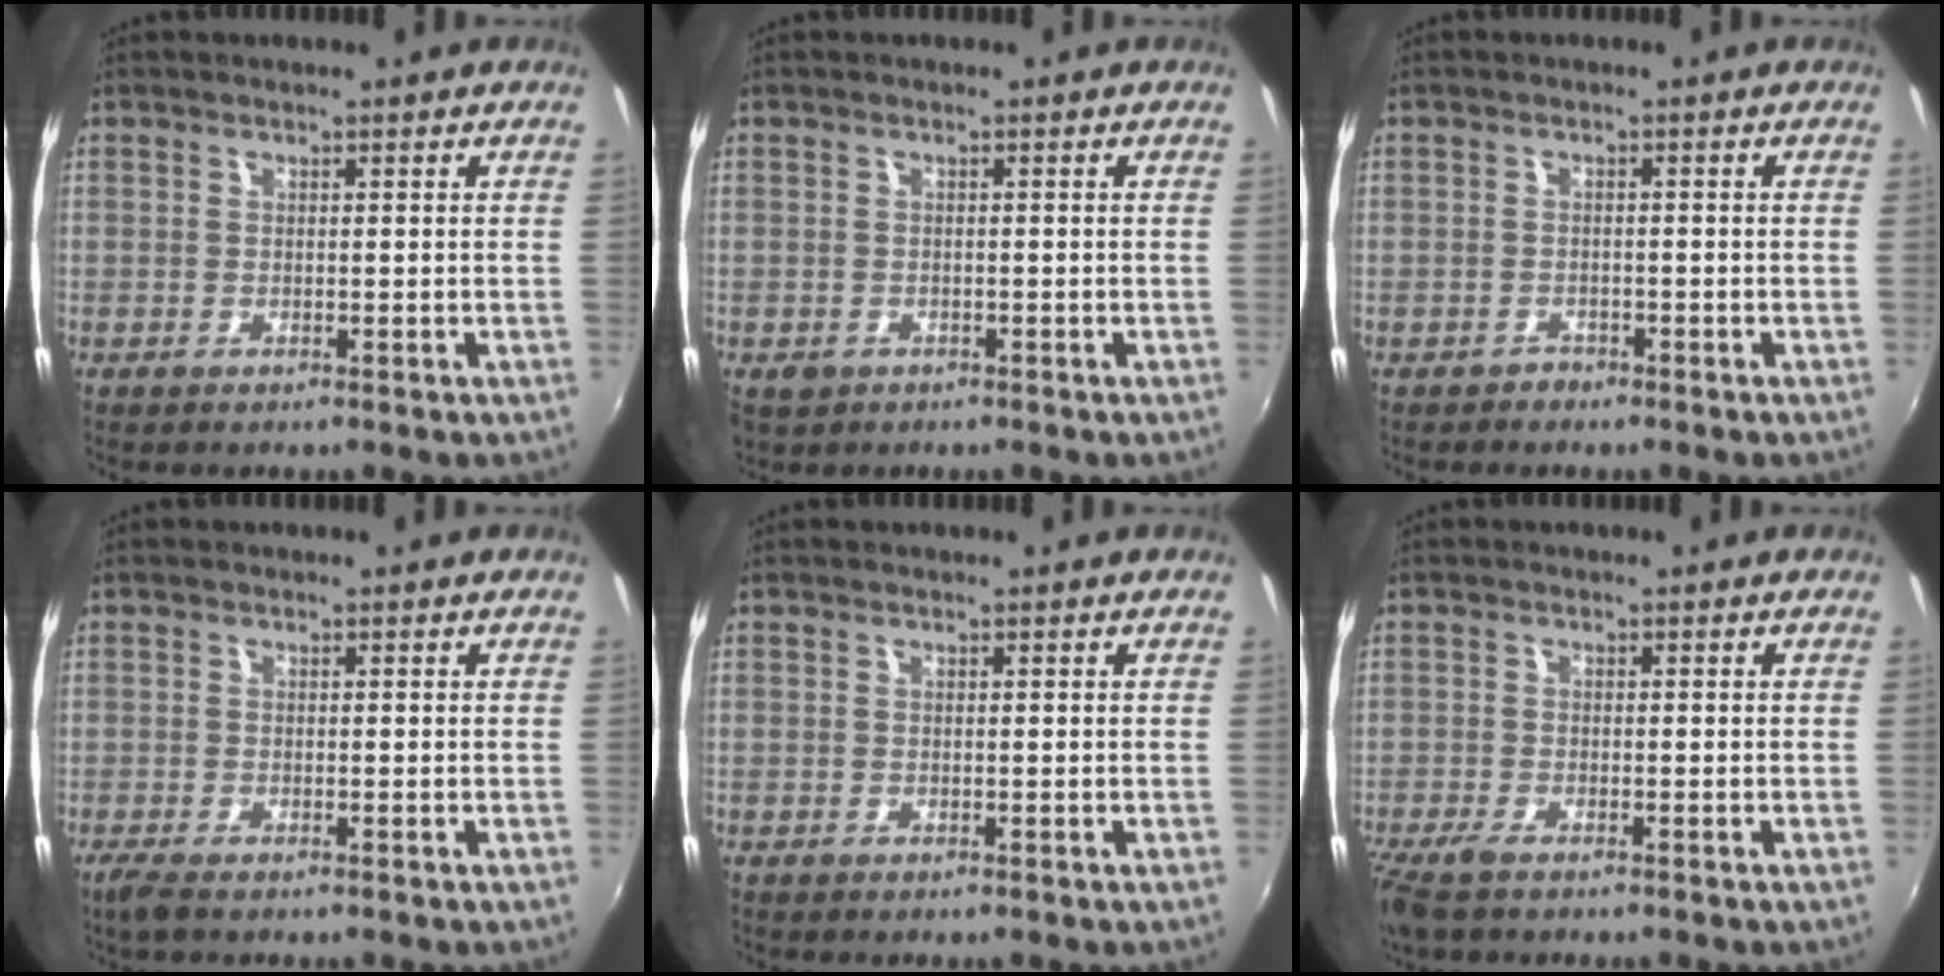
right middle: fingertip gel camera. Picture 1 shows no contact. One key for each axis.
{"total": 2.2, "fx": -1.0, "fy": 1.8, "fz": 0.8, "tx": -0.020, "ty": -0.004, "tz": -0.013}
{"total": 1.5, "fx": -1.2, "fy": 0.9, "fz": -0.2, "tx": 0.000, "ty": 0.006, "tz": -0.018}
{"total": 2.1, "fx": -1.5, "fy": 0.3, "fz": 1.5, "tx": -0.033, "ty": -0.010, "tz": -0.029}
{"total": 0.0}
{"total": 4.4, "fx": -3.3, "fy": 1.1, "fz": 2.7, "tx": -0.068, "ty": -0.019, "tz": -0.065}